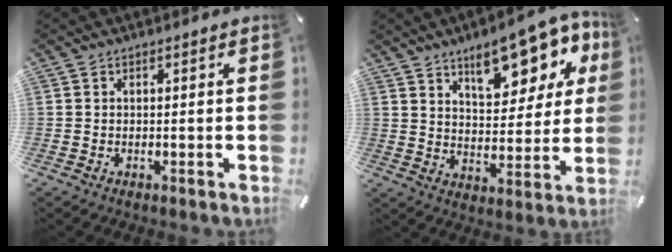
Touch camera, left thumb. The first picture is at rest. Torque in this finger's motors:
{"motor_torque": [2.49, 2.52, 1.40, -1.36, 0.17]}